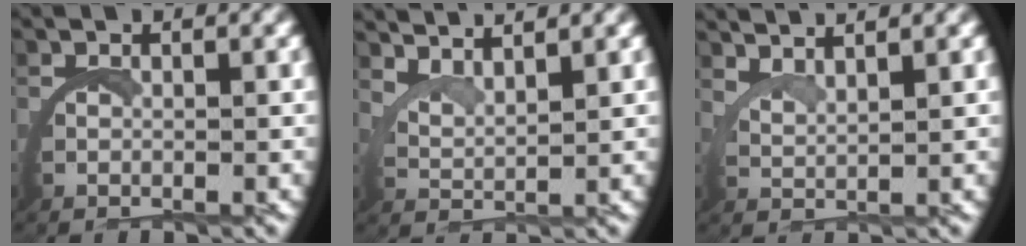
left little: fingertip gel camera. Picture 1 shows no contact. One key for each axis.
{"total": 3.9, "fx": 3.7, "fy": 0.4, "fz": 1.2, "tx": -0.041, "ty": -0.002, "tz": 0.065}
{"total": 3.7, "fx": 3.6, "fy": -0.2, "fz": 0.9, "tx": -0.028, "ty": -0.001, "tz": 0.066}